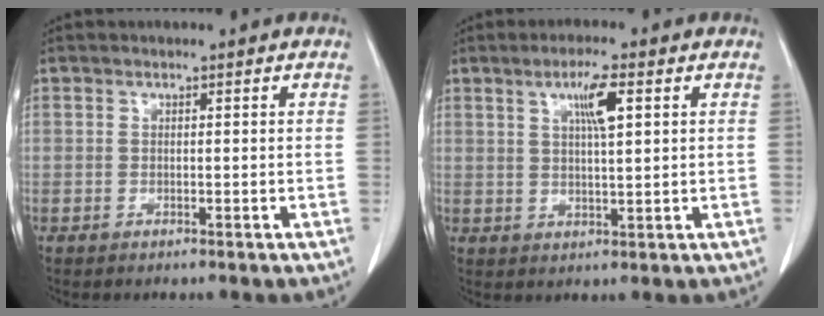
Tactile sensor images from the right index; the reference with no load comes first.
{"total": 5.1, "force": [2.0, 0.4, 4.7], "torque": [-0.085, 0.000, 0.034]}